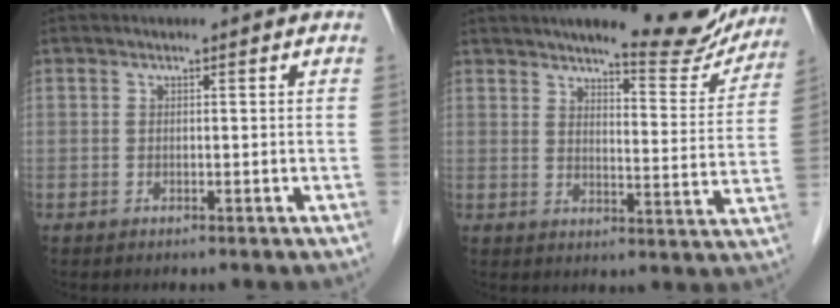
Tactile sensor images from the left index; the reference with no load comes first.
{"total": 13.4, "force": [12.0, 2.5, 5.5], "torque": [-0.056, -0.026, 0.139]}